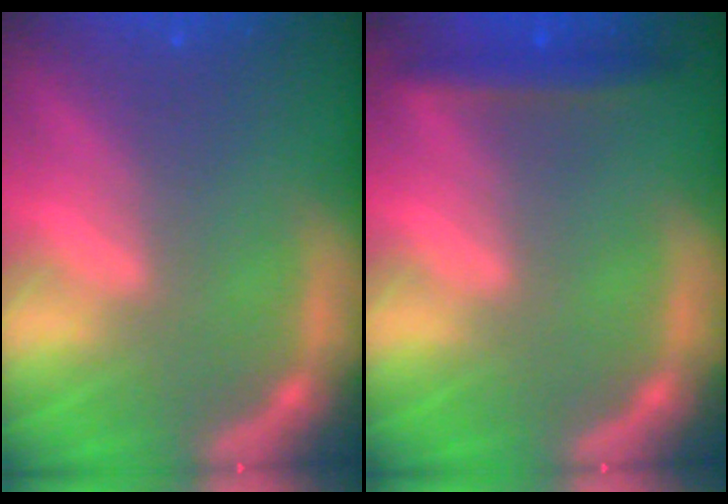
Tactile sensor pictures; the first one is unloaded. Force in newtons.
{"total": 2.4}